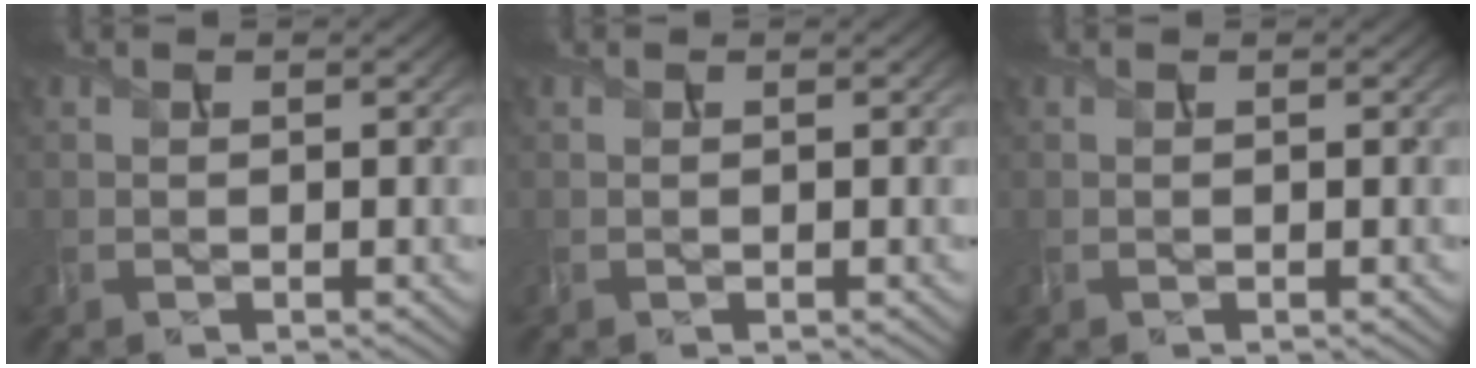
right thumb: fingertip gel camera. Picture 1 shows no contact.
{"total": 0.0}
{"total": 0.0}